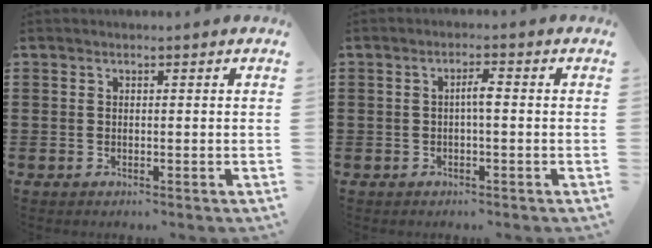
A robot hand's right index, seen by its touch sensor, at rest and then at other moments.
{"total": 2.2, "force": [-0.2, 0.4, 2.1], "torque": [-0.039, 0.004, -0.007]}